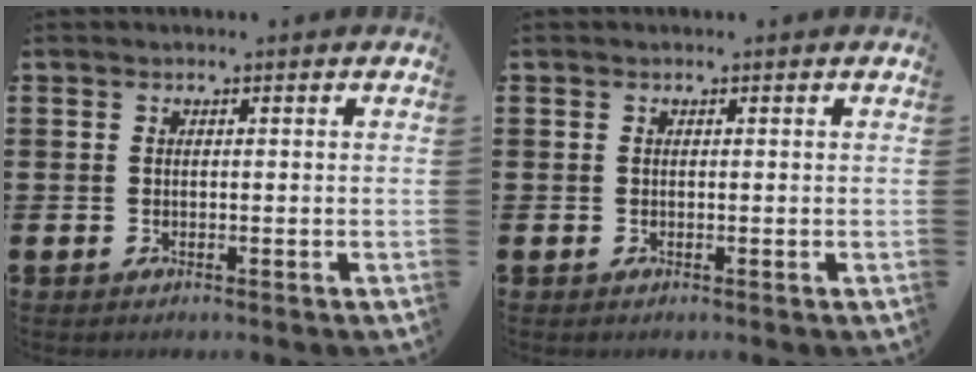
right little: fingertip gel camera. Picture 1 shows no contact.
{"total": 0.0}